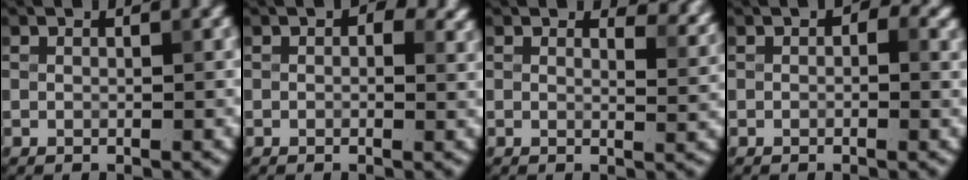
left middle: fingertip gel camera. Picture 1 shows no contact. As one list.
[{"total": 3.0, "force": [0.9, 2.0, 2.0], "torque": [-0.015, -0.001, 0.010]}, {"total": 2.8, "force": [2.0, 1.1, 1.5], "torque": [-0.025, -0.004, 0.022]}, {"total": 2.2, "force": [0.4, 1.5, 1.5], "torque": [-0.010, 0.004, 0.000]}]